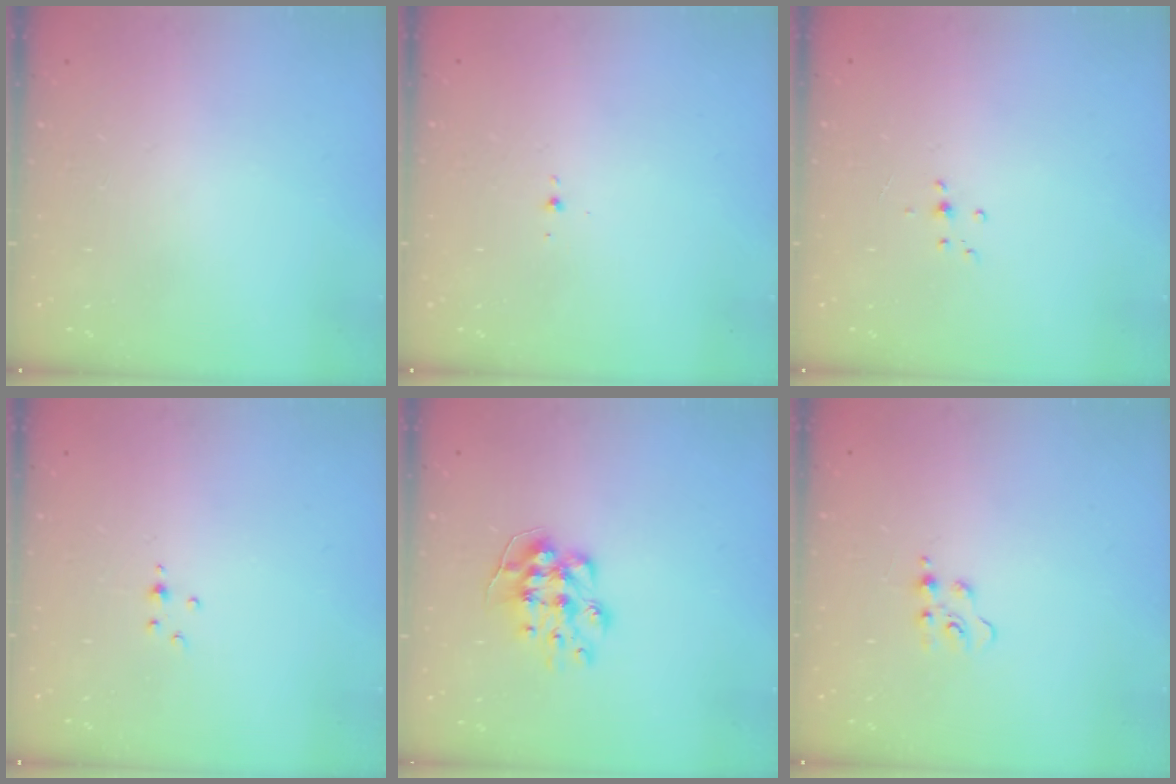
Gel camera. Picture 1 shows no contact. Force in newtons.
{"total": 1.9, "press": 1.8, "slide": 0.7}
{"total": 4.8, "press": 4.7, "slide": 0.7}
{"total": 2.8, "press": 2.4, "slide": 1.5}
{"total": 9.1, "press": 9.1, "slide": 0.3}
{"total": 4.4, "press": 4.3, "slide": 0.4}